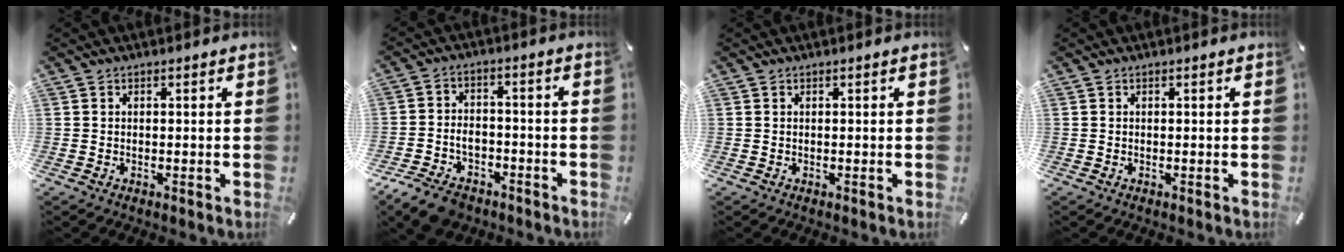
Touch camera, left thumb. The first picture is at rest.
{"total": 7.3, "force": [-4.5, 4.9, 2.8], "torque": [-0.053, 0.033, -0.081]}
{"total": 0.0}
{"total": 0.0}